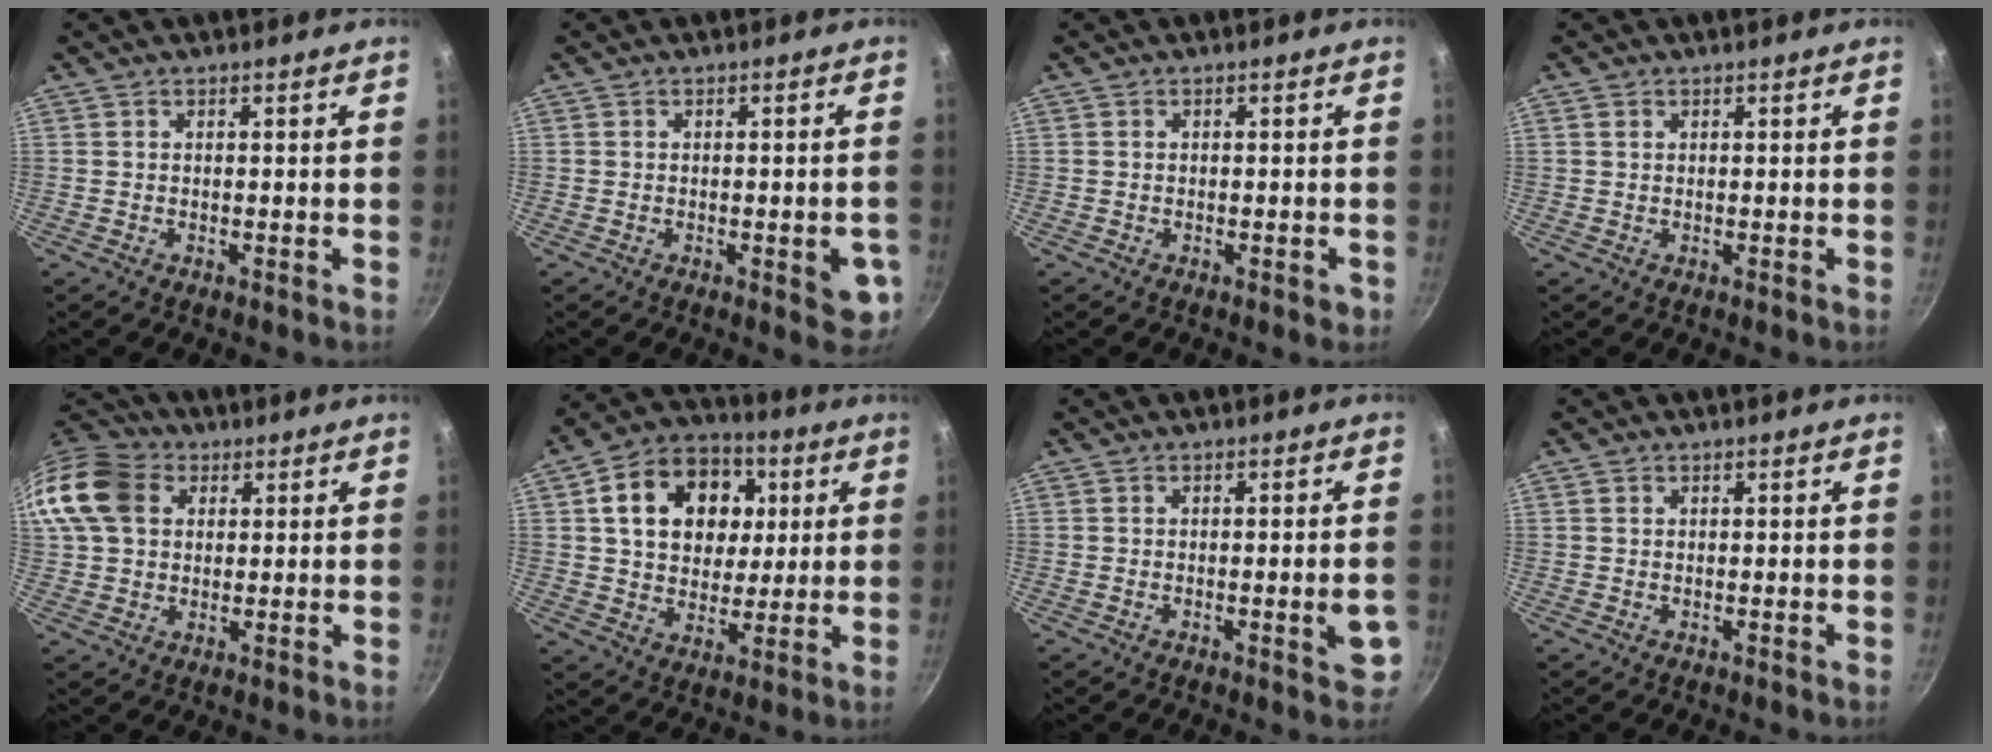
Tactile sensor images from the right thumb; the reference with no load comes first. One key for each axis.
{"total": 5.6, "fx": -1.6, "fy": 2.0, "fz": 5.0, "tx": -0.046, "ty": -0.004, "tz": -0.021}
{"total": 1.3, "fx": -0.6, "fy": 0.7, "fz": 1.0, "tx": -0.009, "ty": 0.003, "tz": -0.007}
{"total": 0.7, "fx": 0.3, "fy": 0.6, "fz": 0.3, "tx": -0.005, "ty": 0.001, "tz": 0.004}
{"total": 16.3, "fx": 4.8, "fy": 12.7, "fz": 9.0, "tx": -0.192, "ty": 0.023, "tz": 0.076}
{"total": 17.7, "fx": 4.4, "fy": 13.6, "fz": 10.4, "tx": -0.143, "ty": 0.013, "tz": 0.069}
{"total": 4.3, "fx": -1.3, "fy": 1.0, "fz": 4.0, "tx": -0.045, "ty": -0.001, "tz": -0.017}
{"total": 0.5, "fx": 0.2, "fy": 0.5, "fz": 0.2, "tx": -0.002, "ty": 0.002, "tz": 0.001}